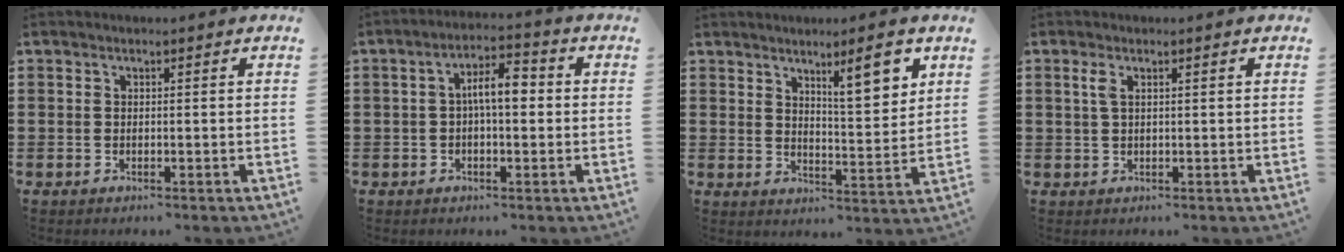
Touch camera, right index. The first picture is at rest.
{"total": 6.0, "force": [0.1, 2.0, 5.6], "torque": [-0.104, 0.014, -0.002]}
{"total": 7.7, "force": [4.8, 2.0, 5.7], "torque": [-0.091, -0.011, 0.076]}
{"total": 1.9, "force": [0.6, 0.5, 1.7], "torque": [-0.036, 0.004, 0.009]}